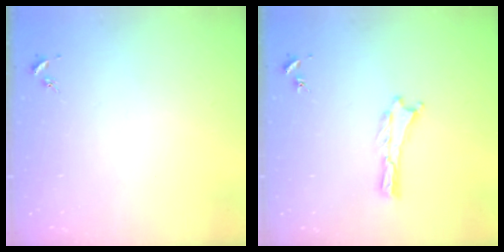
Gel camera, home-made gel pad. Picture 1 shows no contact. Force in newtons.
{"total": 0.0}